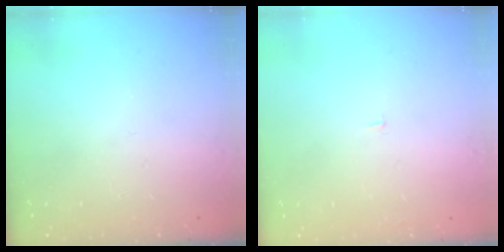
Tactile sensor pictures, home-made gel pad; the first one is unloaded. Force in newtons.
{"total": 1.2, "press": 1.2, "slide": 0.1}